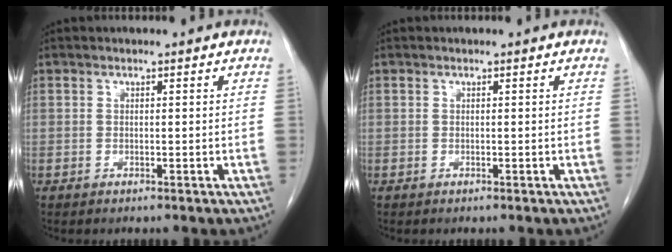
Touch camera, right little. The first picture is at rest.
{"total": 0.0}